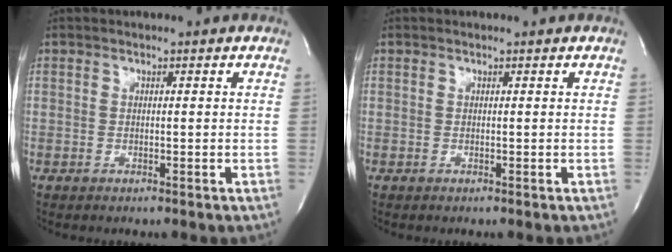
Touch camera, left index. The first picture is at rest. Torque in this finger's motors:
{"motor_torque": [0.00, 0.00, 0.00, 0.00]}